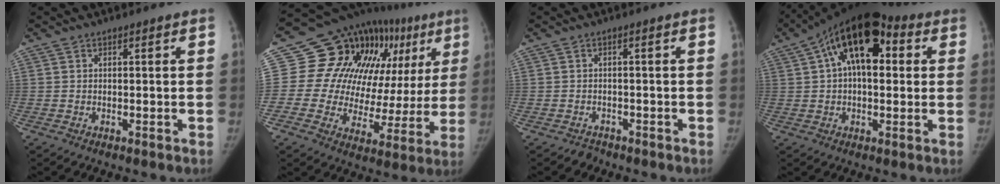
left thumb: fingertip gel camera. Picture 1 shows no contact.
{"total": 24.3, "force": [8.7, 15.0, 17.0], "torque": [-0.174, 0.022, 0.129]}
{"total": 1.7, "force": [-1.3, 0.9, -0.4], "torque": [0.013, 0.010, -0.022]}
{"total": 16.7, "force": [4.6, 8.9, 13.4], "torque": [-0.189, 0.027, 0.059]}